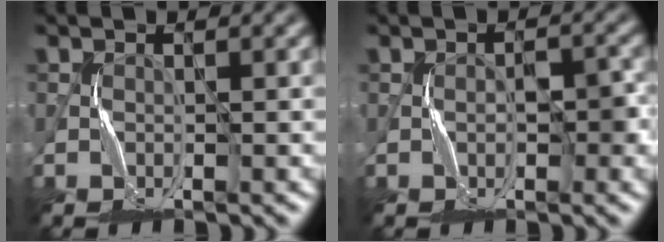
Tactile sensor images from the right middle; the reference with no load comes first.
{"total": 2.6, "force": [-0.4, 1.2, 2.2], "torque": [-0.030, 0.005, -0.008]}